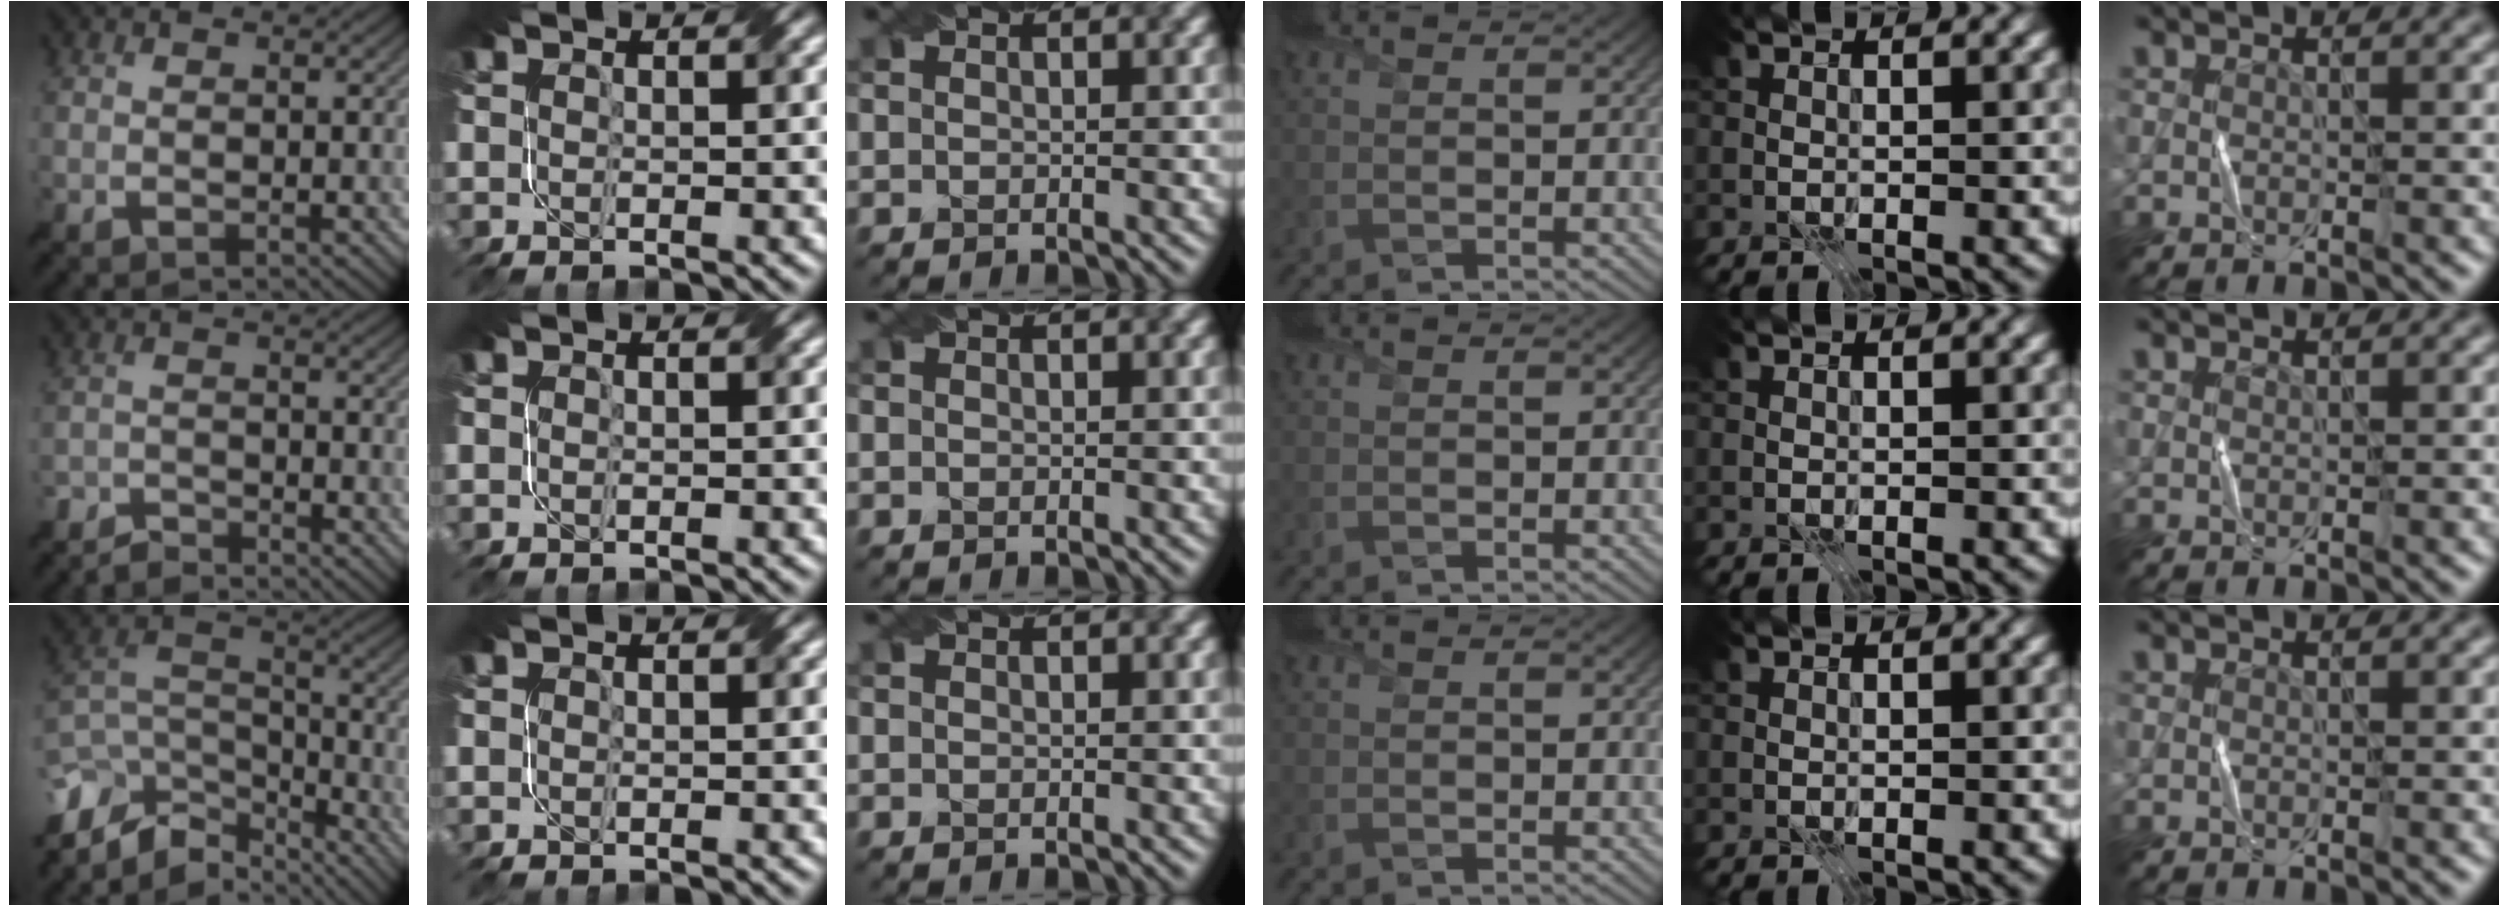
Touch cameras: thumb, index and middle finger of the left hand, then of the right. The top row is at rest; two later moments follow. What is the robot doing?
{"motion": "fold", "object": "coffee filter"}